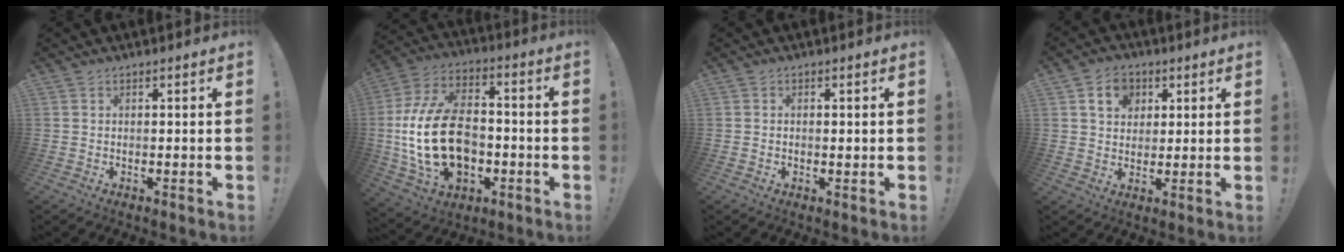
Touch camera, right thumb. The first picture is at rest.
{"total": 24.1, "force": [-3.3, 16.1, 17.7], "torque": [-0.342, 0.029, -0.042]}
{"total": 0.5, "force": [-0.1, 0.4, 0.3], "torque": [-0.009, 0.003, -0.001]}
{"total": 8.5, "force": [3.6, 6.9, 3.4], "torque": [-0.051, -0.005, 0.069]}